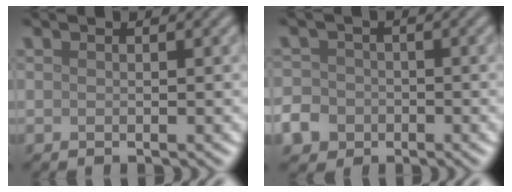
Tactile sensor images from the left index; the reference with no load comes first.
{"total": 5.3, "force": [-2.7, 4.3, 1.4], "torque": [-0.023, -0.014, -0.062]}